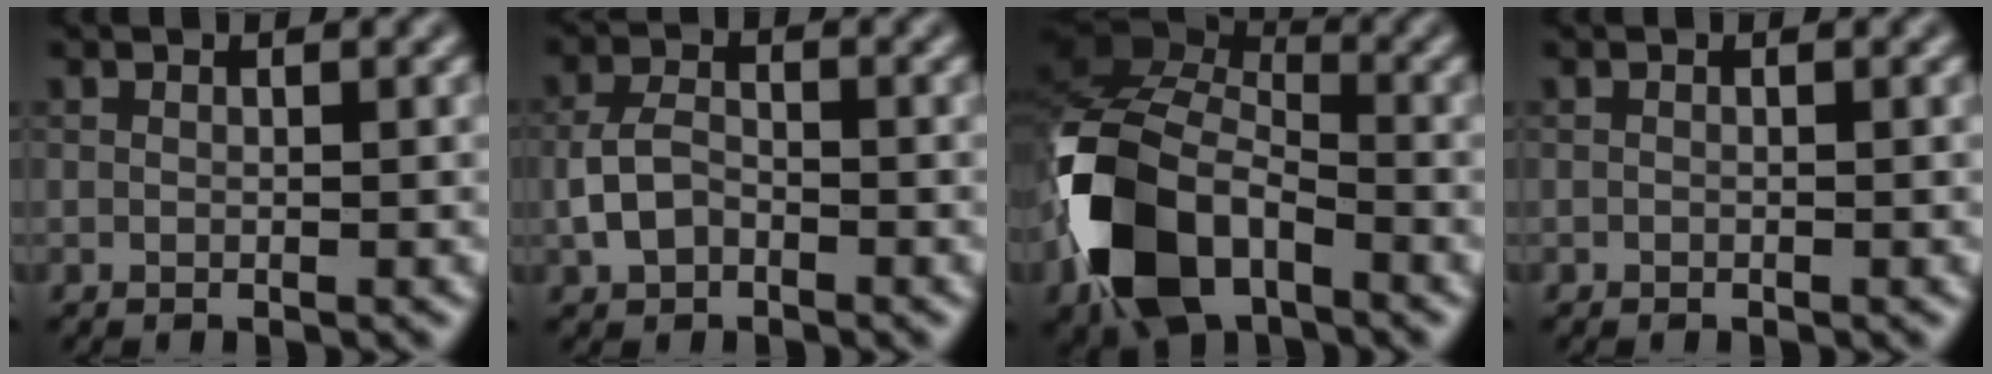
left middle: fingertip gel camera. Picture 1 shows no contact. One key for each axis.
{"total": 2.6, "fx": -1.0, "fy": 1.7, "fz": 1.7, "tx": -0.037, "ty": 0.004, "tz": -0.023}
{"total": 10.9, "fx": -5.0, "fy": 6.6, "fz": 7.1, "tx": -0.152, "ty": 0.003, "tz": -0.111}
{"total": 0.0}